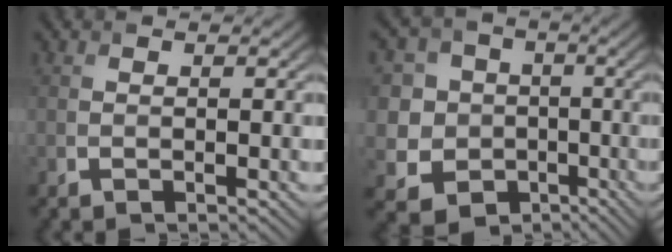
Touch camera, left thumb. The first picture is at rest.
{"total": 10.7, "force": [-0.8, 10.2, 3.2], "torque": [-0.126, 0.004, -0.038]}